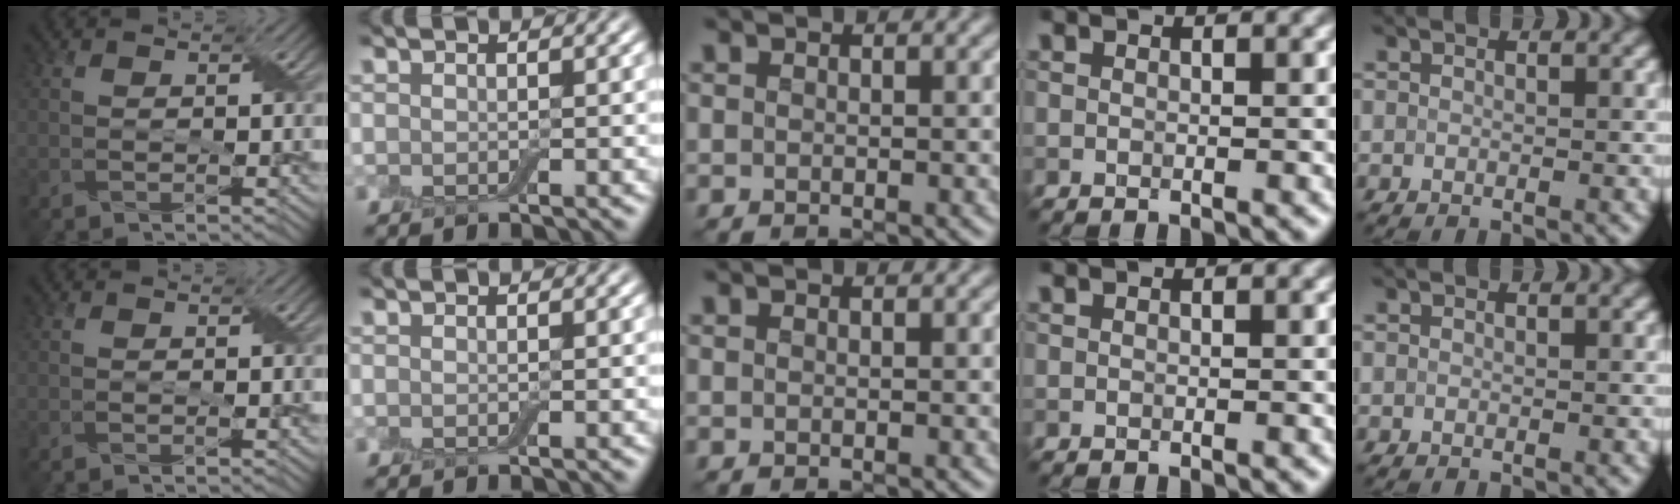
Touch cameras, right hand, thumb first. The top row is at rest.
{}